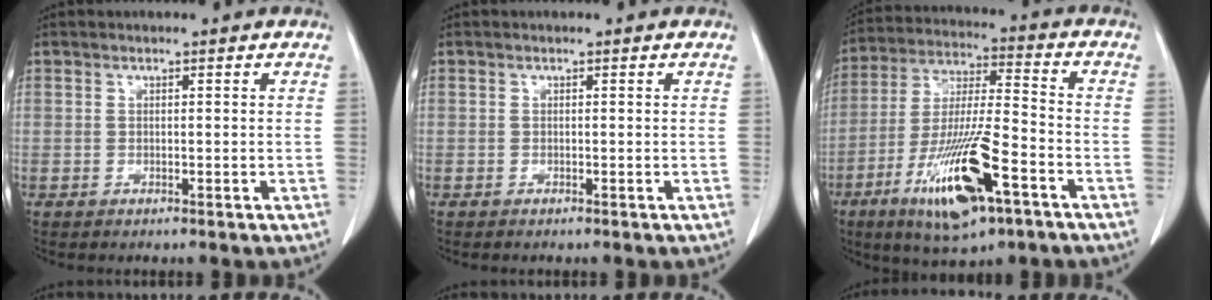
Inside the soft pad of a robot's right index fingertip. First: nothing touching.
{"total": 0.0}
{"total": 17.1, "force": [-8.2, 3.1, 14.7], "torque": [-0.296, -0.026, -0.141]}